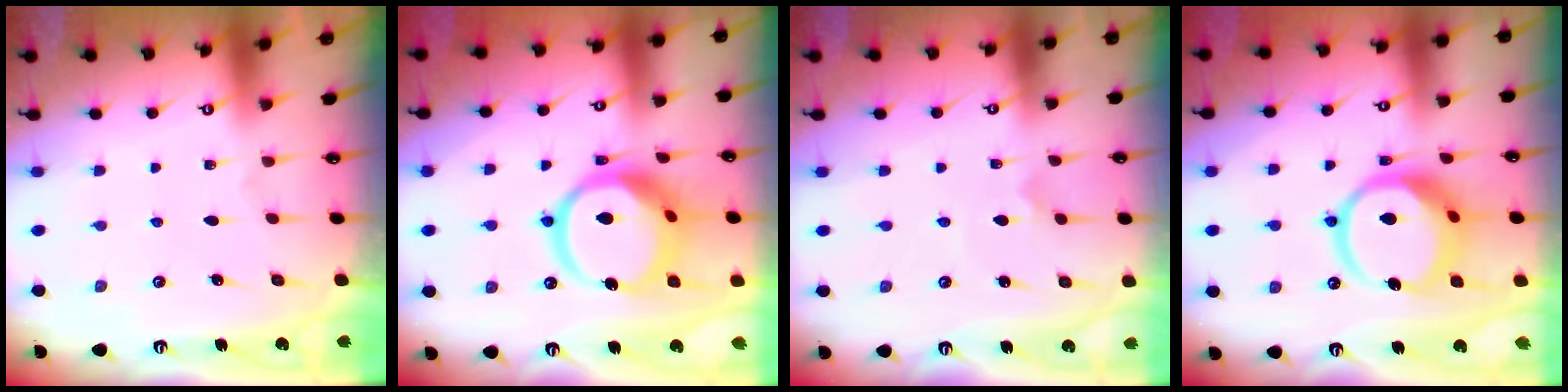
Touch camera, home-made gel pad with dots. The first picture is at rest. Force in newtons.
{"total": 16.8, "press": 16.7, "slide": 1.8}
{"total": 2.9, "press": 2.9, "slide": 0.1}
{"total": 14.3, "press": 14.2, "slide": 1.5}